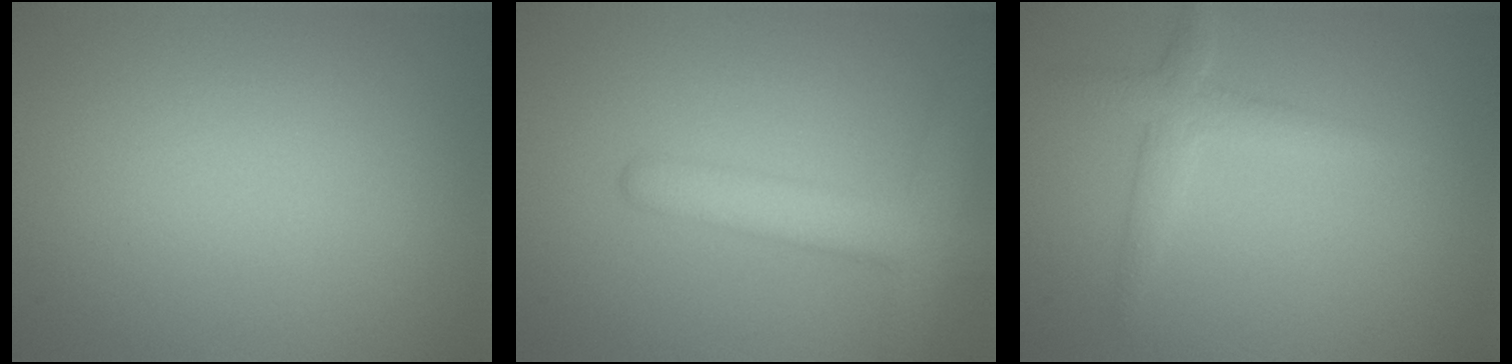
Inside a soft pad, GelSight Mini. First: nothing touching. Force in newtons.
{"total": 4.9, "press": 4.9, "slide": 0.1}
{"total": 2.5, "press": 2.5, "slide": 0.1}